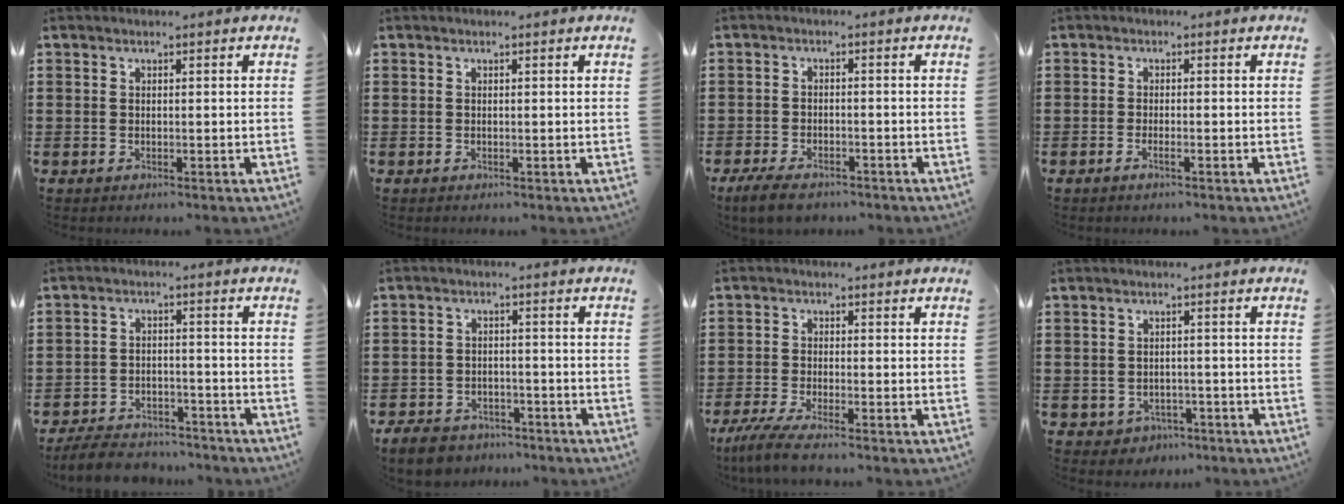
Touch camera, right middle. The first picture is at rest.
{"total": 0.0}
{"total": 4.0, "force": [-3.4, 1.2, 1.7], "torque": [-0.042, 0.002, -0.070]}
{"total": 1.3, "force": [-0.7, 0.2, 1.1], "torque": [-0.021, -0.002, -0.012]}
{"total": 5.6, "force": [-5.5, 1.0, 0.9], "torque": [-0.024, 0.010, -0.112]}
{"total": 5.1, "force": [-4.8, 1.3, 1.0], "torque": [-0.027, 0.008, -0.098]}
{"total": 4.3, "force": [-3.7, -0.1, 2.2], "torque": [-0.066, -0.020, -0.078]}
{"total": 1.9, "force": [-1.6, 1.0, -0.1], "torque": [-0.008, 0.000, -0.036]}